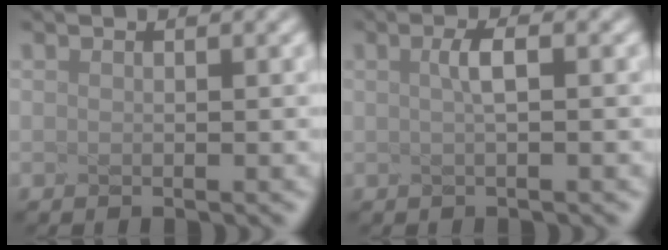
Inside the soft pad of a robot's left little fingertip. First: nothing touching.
{"total": 1.4, "force": [-1.1, -0.6, 0.7], "torque": [-0.039, -0.003, 0.015]}